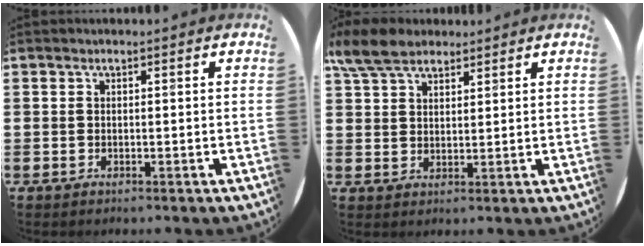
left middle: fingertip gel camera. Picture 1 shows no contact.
{"total": 6.2, "force": [5.2, 2.4, 2.3], "torque": [-0.053, -0.006, 0.098]}